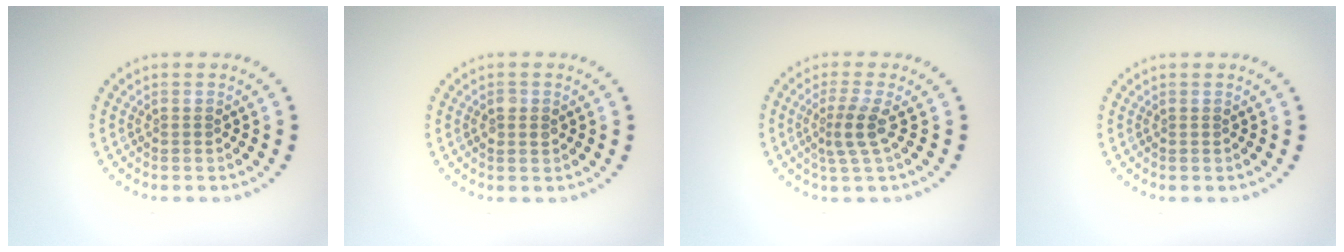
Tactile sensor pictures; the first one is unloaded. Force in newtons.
{"total": 1.1, "press": 1.1, "slide": 0.2}
{"total": 2.5, "press": 1.8, "slide": 1.6}
{"total": 0.0}